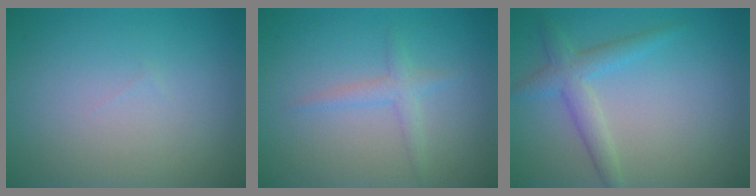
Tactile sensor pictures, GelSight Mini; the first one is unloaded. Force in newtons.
{"total": 1.6, "press": 1.6, "slide": 0.0}
{"total": 2.8, "press": 2.8, "slide": 0.0}